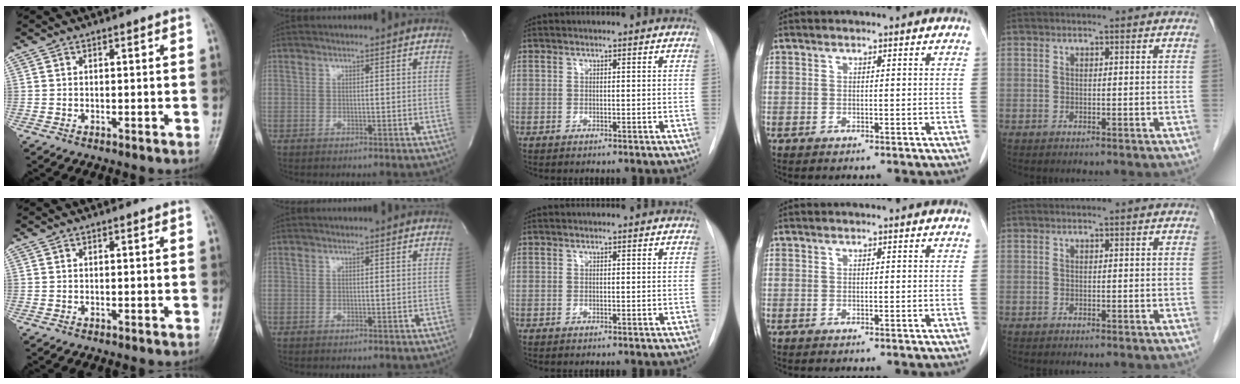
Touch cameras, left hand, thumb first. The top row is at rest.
{}